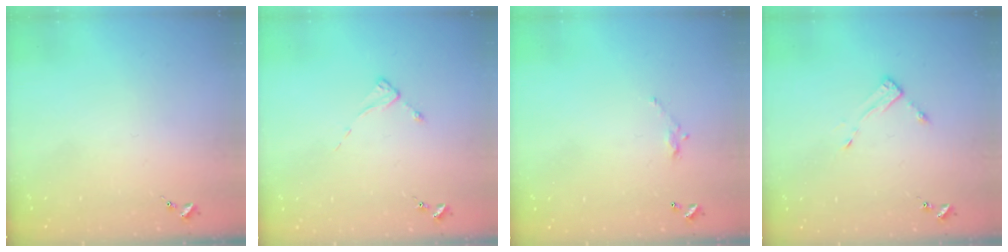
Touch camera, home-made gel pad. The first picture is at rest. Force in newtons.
{"total": 2.3, "press": 2.3, "slide": 0.3}
{"total": 4.8, "press": 4.8, "slide": 0.3}
{"total": 3.3, "press": 3.3, "slide": 0.3}